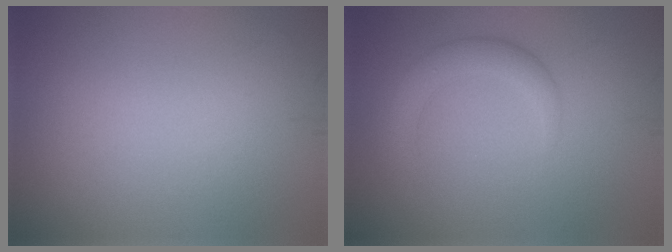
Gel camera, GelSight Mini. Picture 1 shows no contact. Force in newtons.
{"total": 2.6, "press": 2.6, "slide": 0.1}